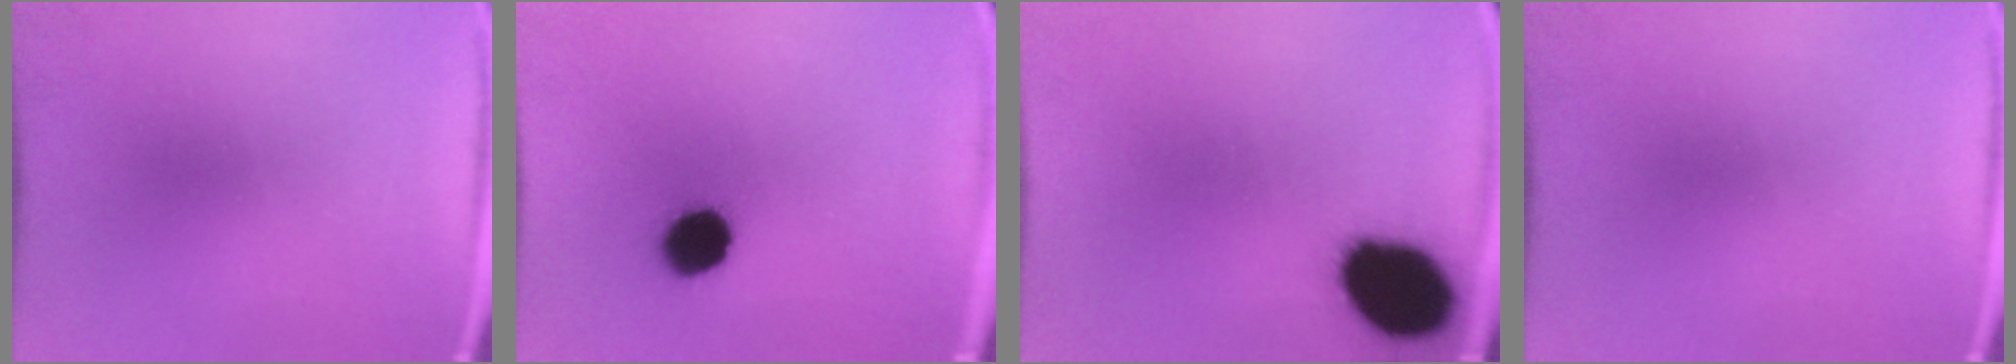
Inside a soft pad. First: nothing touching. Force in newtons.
{"total": 11.5}
{"total": 19.5}
{"total": 0.0}